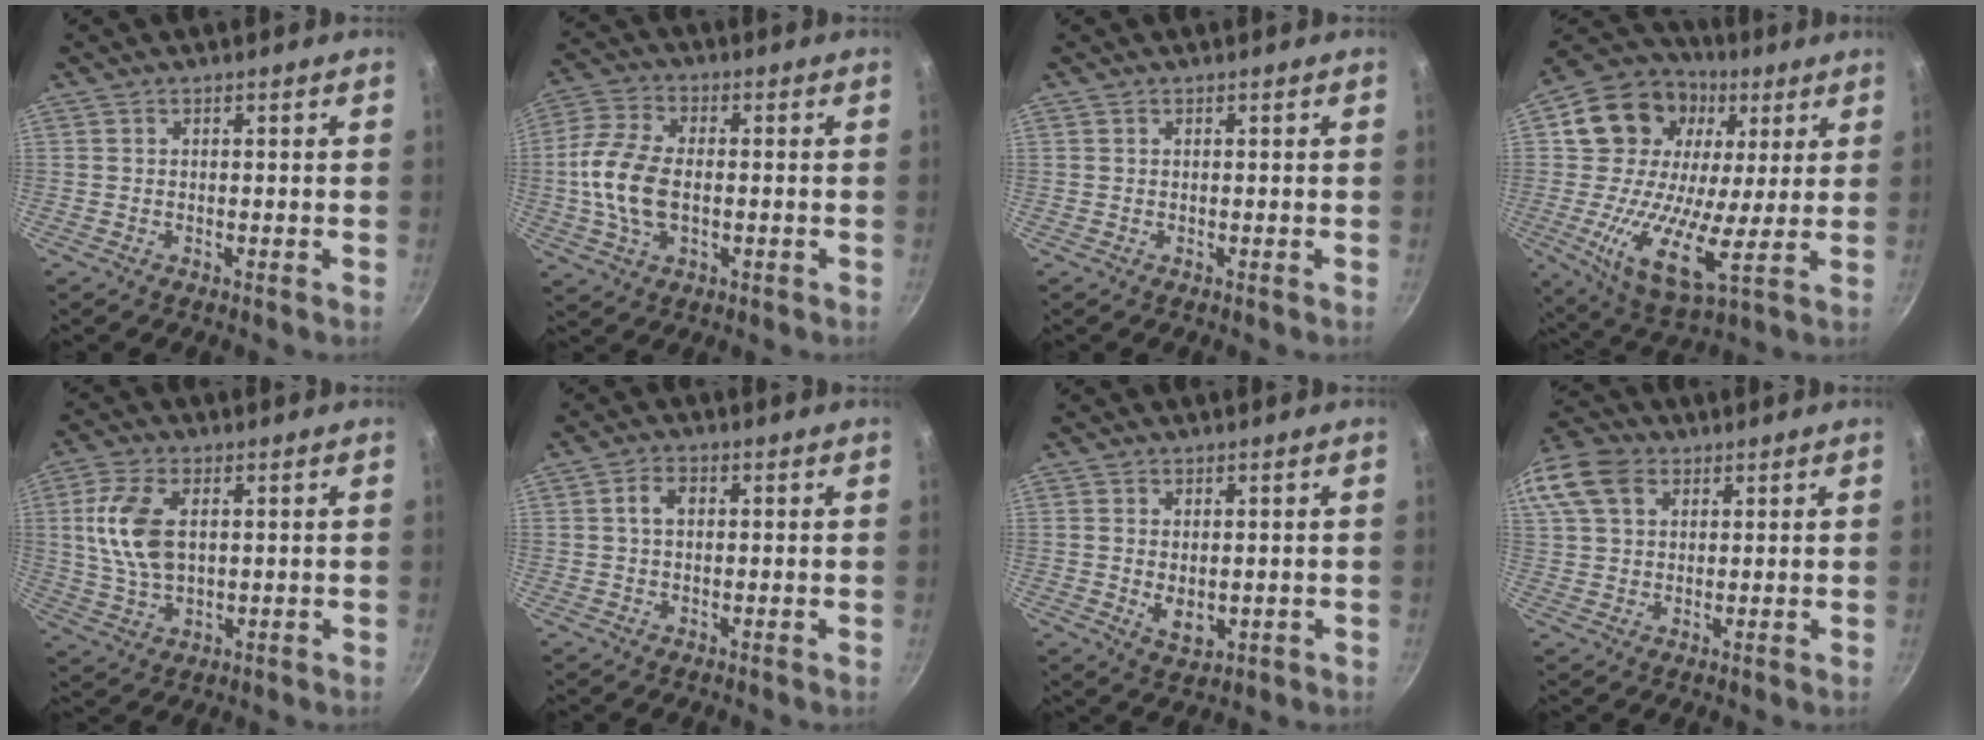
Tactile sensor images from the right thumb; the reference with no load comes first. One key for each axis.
{"total": 12.0, "fx": -0.9, "fy": 7.2, "fz": 9.5, "tx": -0.189, "ty": 0.019, "tz": -0.026}
{"total": 0.0}
{"total": 22.3, "fx": 4.4, "fy": 15.2, "fz": 15.7, "tx": -0.259, "ty": -0.007, "tz": 0.060}
{"total": 10.6, "fx": 1.9, "fy": 6.0, "fz": 8.6, "tx": -0.167, "ty": -0.002, "tz": 0.036}
{"total": 2.9, "fx": 0.4, "fy": 2.0, "fz": 2.0, "tx": -0.035, "ty": 0.009, "tz": 0.005}
{"total": 4.5, "fx": 0.0, "fy": 2.9, "fz": 3.5, "tx": -0.057, "ty": -0.014, "tz": 0.009}
{"total": 17.9, "fx": 7.5, "fy": 13.0, "fz": 9.7, "tx": -0.233, "ty": 0.041, "tz": 0.135}